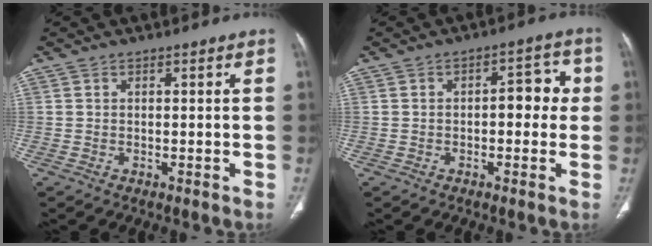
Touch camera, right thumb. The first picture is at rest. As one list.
[{"total": 6.1, "force": [0.0, 3.4, 5.1], "torque": [-0.035, 0.023, -0.007]}]